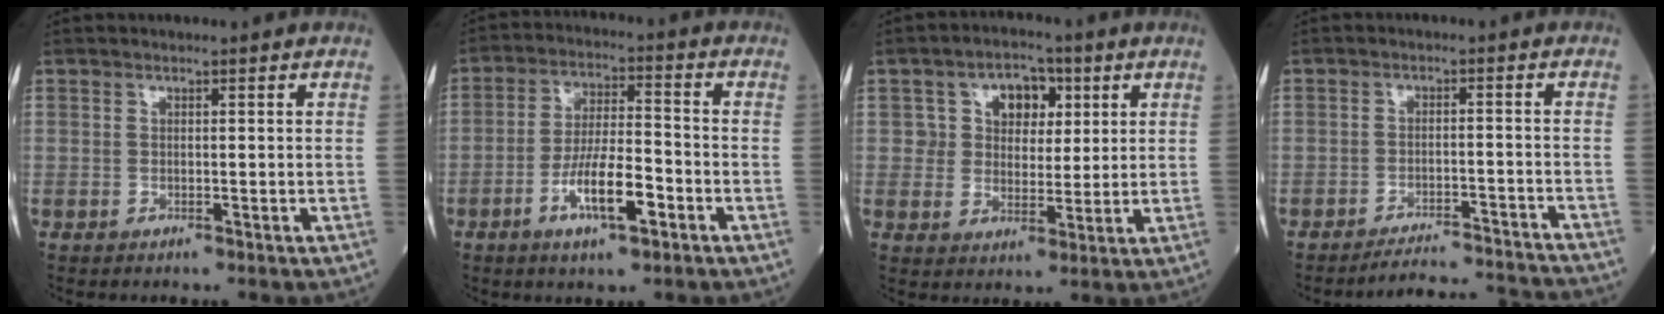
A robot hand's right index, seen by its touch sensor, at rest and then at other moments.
{"total": 9.1, "force": [-4.0, 1.9, 7.9], "torque": [-0.151, -0.001, -0.070]}
{"total": 6.8, "force": [2.4, 5.1, 3.8], "torque": [-0.049, 0.018, 0.040]}
{"total": 11.3, "force": [-11.2, -0.8, 1.2], "torque": [-0.003, 0.004, -0.152]}